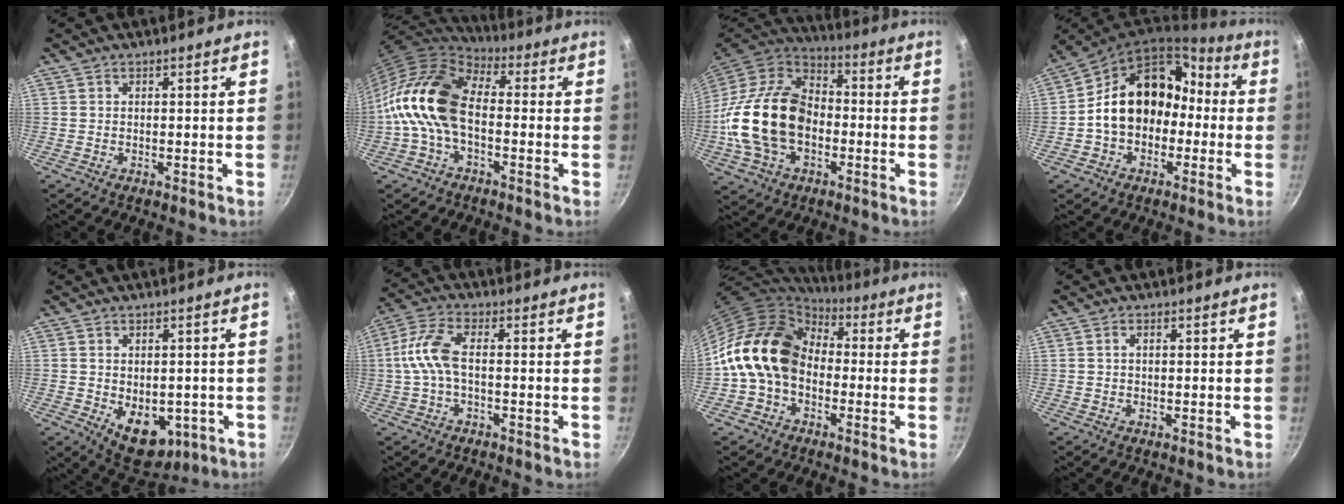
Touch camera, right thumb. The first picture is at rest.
{"total": 14.9, "force": [-1.7, 9.1, 11.6], "torque": [-0.202, 0.034, -0.050]}
{"total": 22.3, "force": [-3.4, 15.2, 16.0], "torque": [-0.281, 0.037, -0.069]}
{"total": 16.6, "force": [-1.6, 13.0, 10.1], "torque": [-0.119, 0.070, -0.032]}
{"total": 10.2, "force": [-2.3, 6.8, 7.2], "torque": [-0.066, -0.008, -0.012]}
{"total": 7.8, "force": [-0.7, 3.6, 6.9], "torque": [-0.161, 0.026, -0.027]}
{"total": 16.6, "force": [-0.5, 12.7, 10.7], "torque": [-0.165, 0.045, -0.025]}
{"total": 1.1, "force": [0.2, 0.6, 0.9], "torque": [-0.015, 0.005, 0.003]}